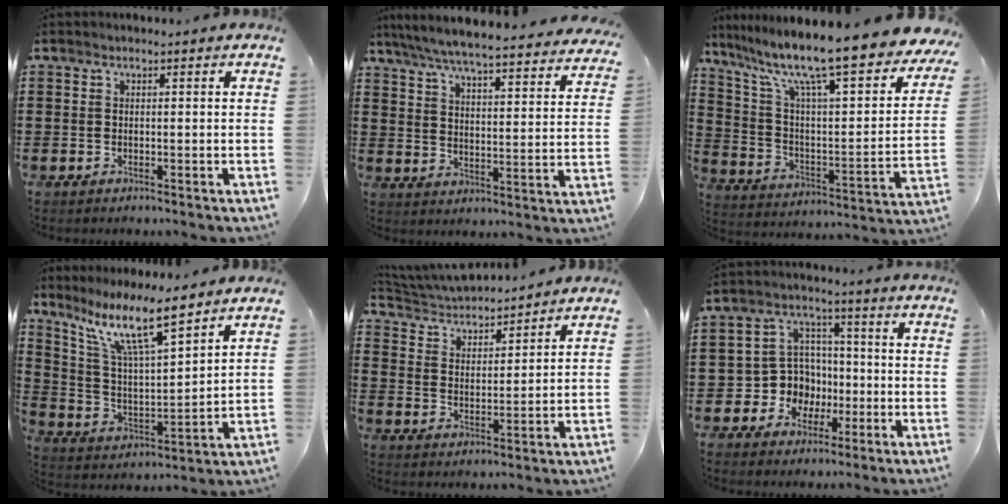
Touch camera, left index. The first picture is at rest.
{"total": 5.9, "force": [5.5, -0.4, 2.0], "torque": [-0.064, -0.043, 0.091]}
{"total": 12.1, "force": [9.8, 0.9, 7.2], "torque": [-0.170, -0.072, 0.158]}
{"total": 11.2, "force": [8.4, 1.6, 7.2], "torque": [-0.163, -0.035, 0.148]}
{"total": 4.5, "force": [4.4, 0.6, 0.5], "torque": [-0.033, -0.025, 0.076]}
{"total": 7.7, "force": [-1.3, 7.4, 1.8], "torque": [-0.073, 0.009, -0.020]}